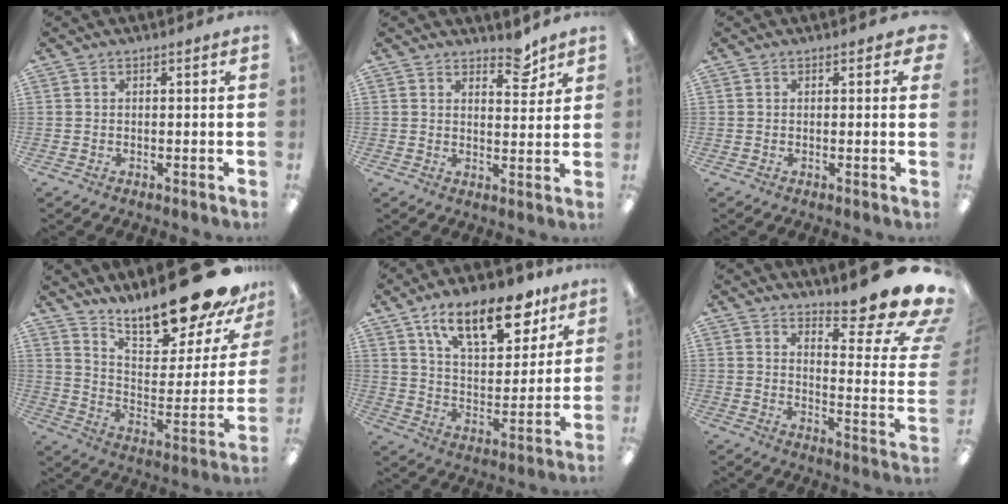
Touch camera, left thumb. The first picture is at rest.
{"total": 6.2, "force": [5.0, 2.4, 2.9], "torque": [-0.019, -0.036, 0.082]}
{"total": 0.9, "force": [0.4, 0.5, 0.7], "torque": [-0.006, -0.001, 0.006]}
{"total": 23.3, "force": [19.2, 6.0, 11.8], "torque": [-0.159, -0.140, 0.313]}
{"total": 17.9, "force": [11.6, 7.6, 11.3], "torque": [-0.170, -0.055, 0.193]}
{"total": 13.9, "force": [10.8, 2.8, 8.2], "torque": [-0.101, -0.110, 0.174]}